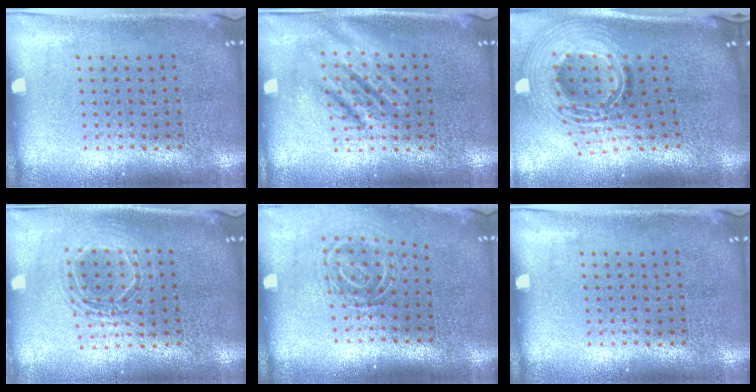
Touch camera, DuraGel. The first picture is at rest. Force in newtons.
{"total": 2.6, "press": 2.6, "slide": 0.3}
{"total": 2.8, "press": 2.0, "slide": 2.0}
{"total": 1.6, "press": 1.3, "slide": 0.8}
{"total": 1.8, "press": 1.2, "slide": 1.4}
{"total": 0.0}